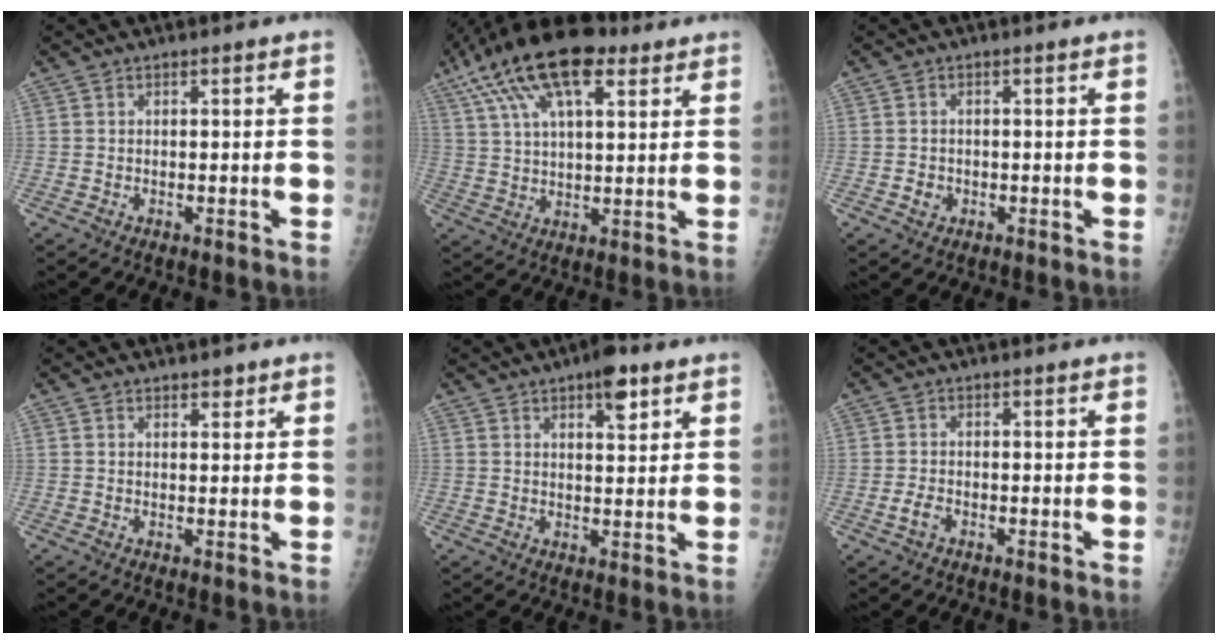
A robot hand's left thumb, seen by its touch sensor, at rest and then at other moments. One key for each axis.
{"total": 18.5, "fx": 9.8, "fy": 7.9, "fz": 13.6, "tx": -0.245, "ty": 0.004, "tz": 0.174}
{"total": 1.9, "fx": -0.6, "fy": 1.7, "fz": 0.7, "tx": -0.005, "ty": 0.004, "tz": -0.006}
{"total": 1.5, "fx": 1.2, "fy": 0.7, "fz": 0.7, "tx": 0.000, "ty": -0.007, "tz": 0.015}
{"total": 6.1, "fx": 3.5, "fy": 2.3, "fz": 4.4, "tx": -0.048, "ty": -0.015, "tz": 0.045}
{"total": 2.1, "fx": -1.0, "fy": 1.2, "fz": 1.3, "tx": -0.030, "ty": 0.004, "tz": -0.019}